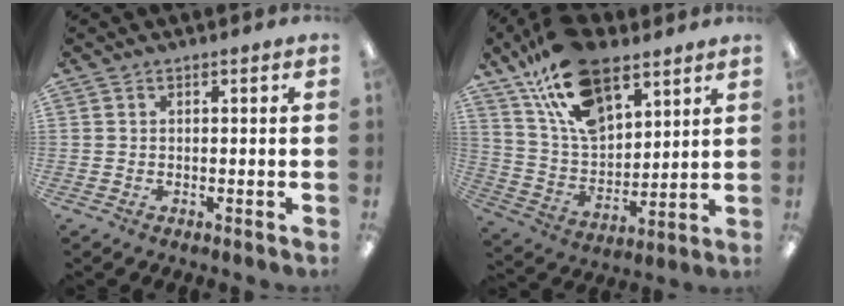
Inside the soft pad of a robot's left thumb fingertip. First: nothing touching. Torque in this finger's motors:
{"motor_torque": [0.14, 0.63, 1.21, -1.56, 0.29]}